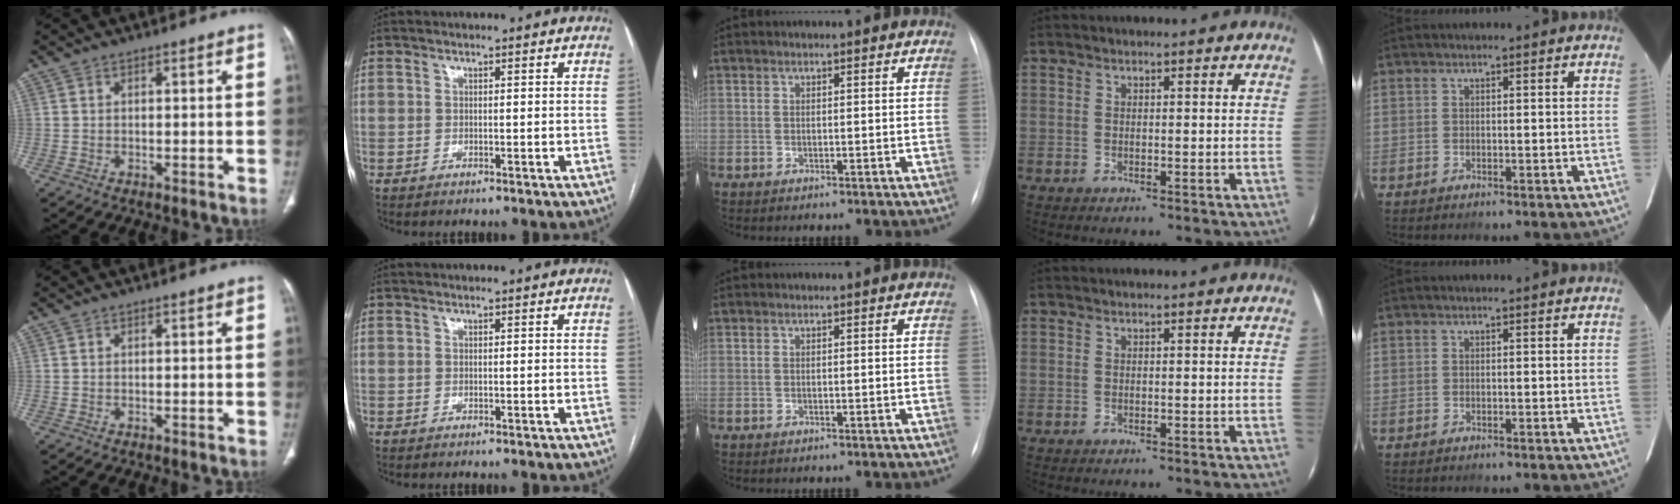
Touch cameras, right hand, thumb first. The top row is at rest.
{}